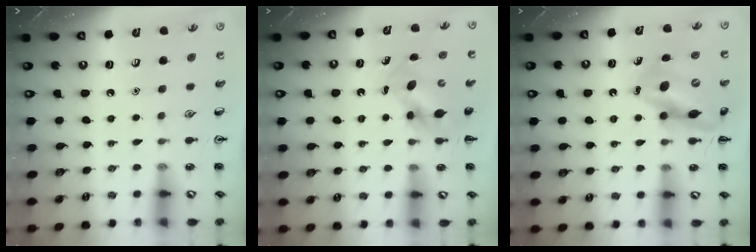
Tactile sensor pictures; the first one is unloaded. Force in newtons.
{"total": 6.0, "press": 5.9, "slide": 1.0}
{"total": 12.7, "press": 12.2, "slide": 3.4}